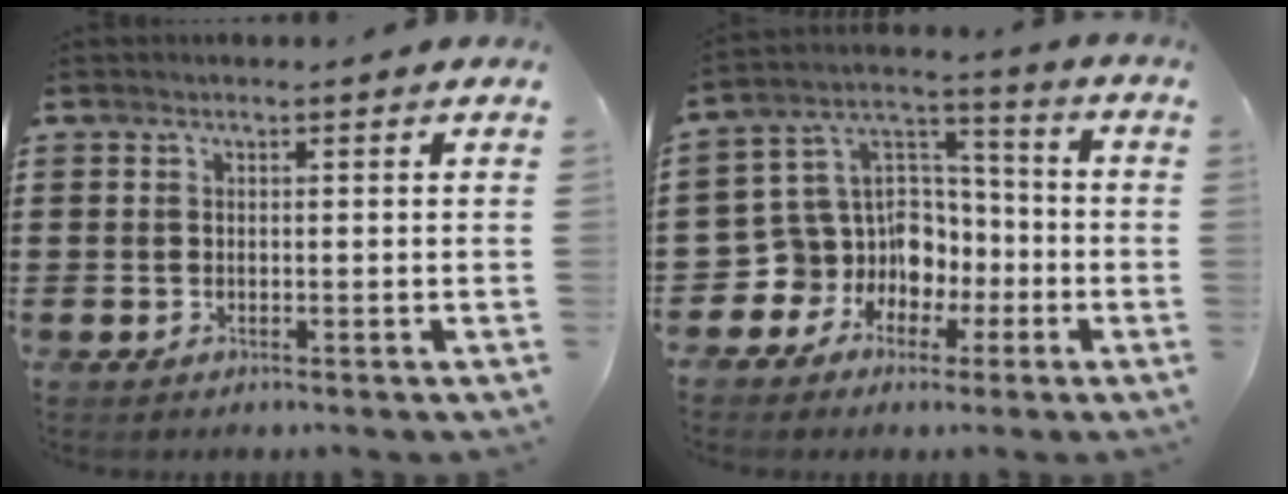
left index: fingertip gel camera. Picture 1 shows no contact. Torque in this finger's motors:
{"motor_torque": [1.11, 0.81, 0.30, 0.04]}